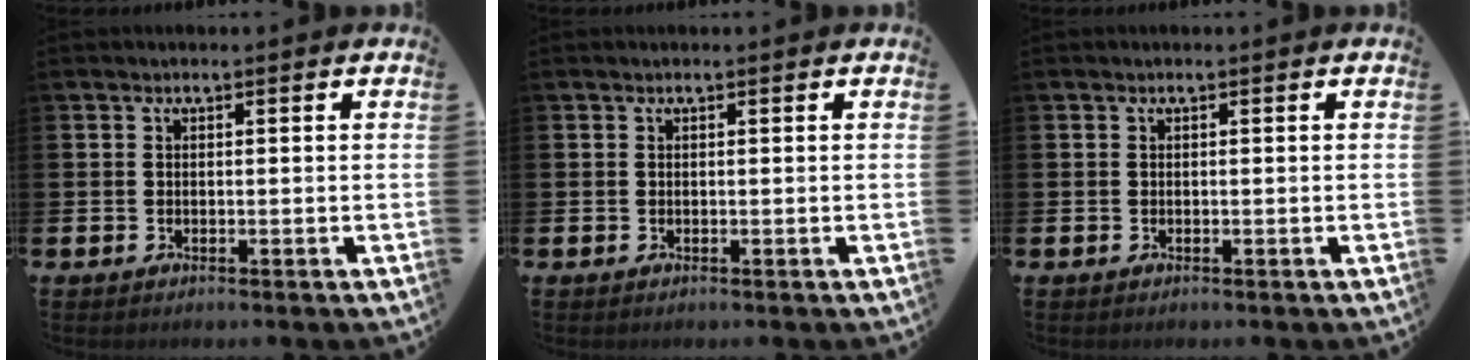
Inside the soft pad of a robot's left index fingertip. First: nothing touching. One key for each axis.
{"total": 0.0}
{"total": 0.0}